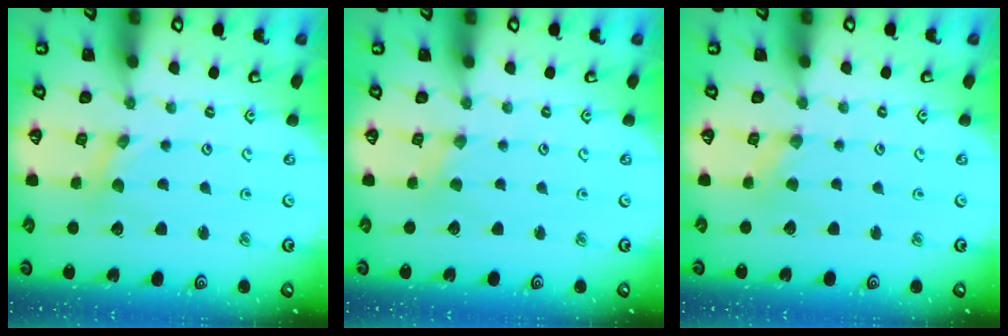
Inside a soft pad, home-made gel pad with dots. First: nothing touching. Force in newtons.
{"total": 0.0}
{"total": 0.9, "press": 0.9, "slide": 0.2}